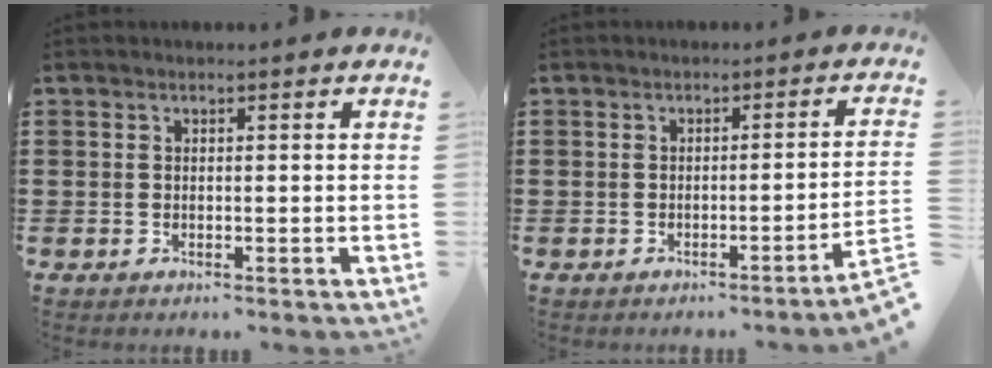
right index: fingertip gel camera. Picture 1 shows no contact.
{"total": 2.1, "force": [-1.4, -0.8, 1.4], "torque": [-0.023, -0.004, -0.028]}